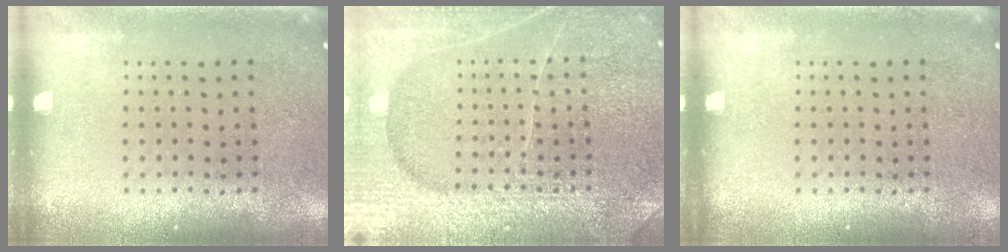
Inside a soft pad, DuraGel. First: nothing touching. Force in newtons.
{"total": 6.6, "press": 6.5, "slide": 0.8}
{"total": 0.0}